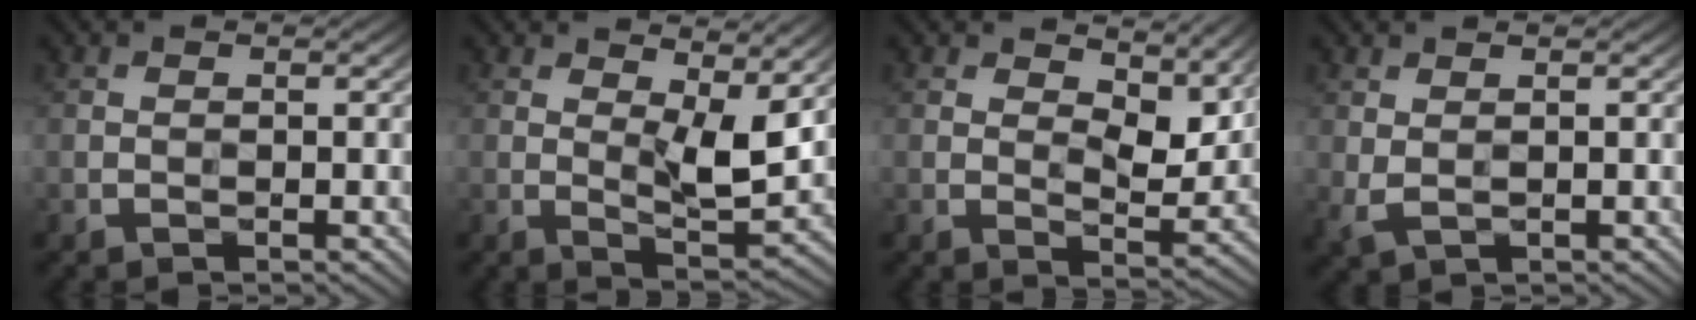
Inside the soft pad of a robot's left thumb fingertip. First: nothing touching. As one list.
[{"total": 7.3, "force": [3.0, 2.5, 6.2], "torque": [-0.105, -0.007, 0.052]}, {"total": 7.6, "force": [4.5, 3.3, 5.1], "torque": [-0.088, -0.007, 0.073]}, {"total": 1.8, "force": [0.6, 0.8, 1.4], "torque": [-0.044, -0.004, 0.017]}]